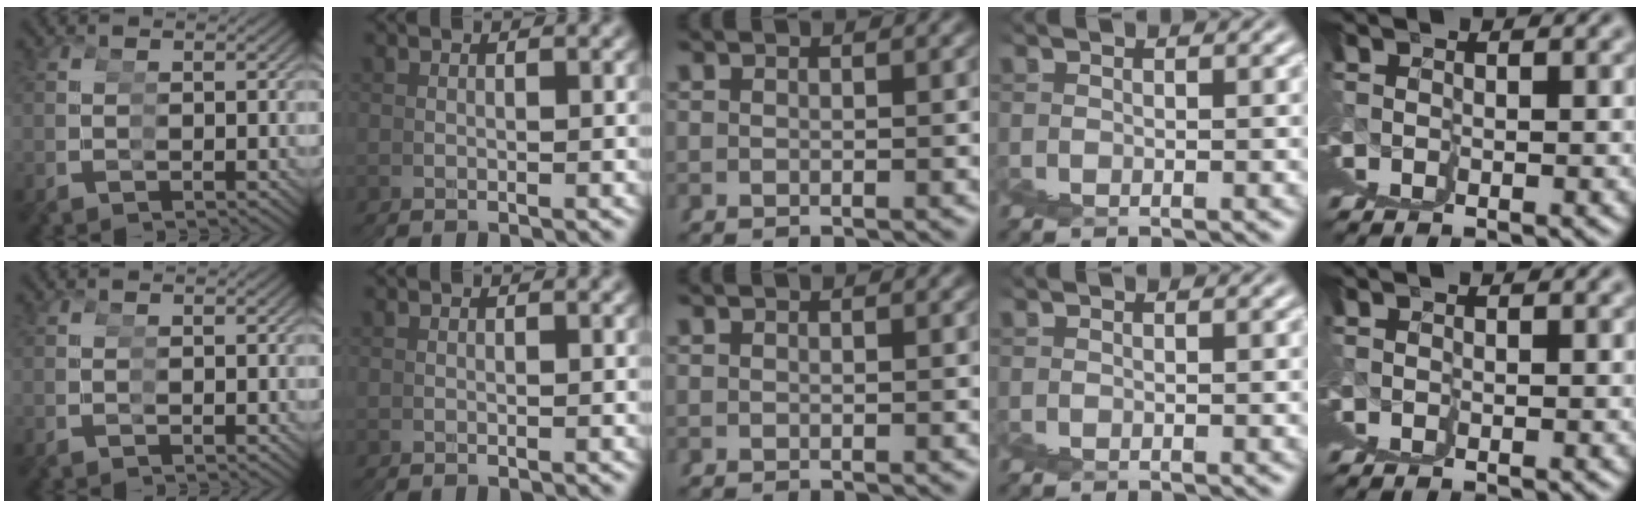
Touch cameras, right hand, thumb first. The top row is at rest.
{}